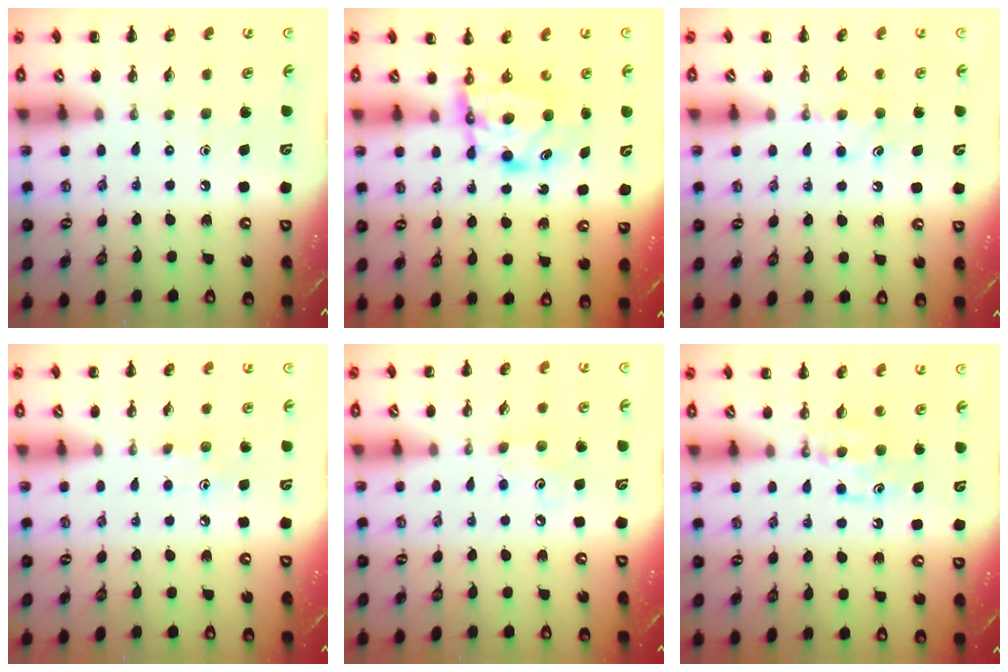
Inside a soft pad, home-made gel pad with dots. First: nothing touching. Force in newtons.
{"total": 6.0, "press": 6.0, "slide": 0.7}
{"total": 3.9, "press": 3.7, "slide": 1.3}
{"total": 5.9, "press": 5.7, "slide": 1.4}
{"total": 3.8, "press": 3.7, "slide": 0.7}
{"total": 5.2, "press": 4.9, "slide": 1.5}